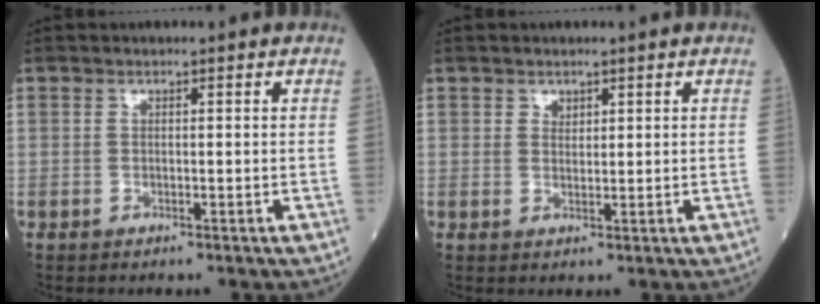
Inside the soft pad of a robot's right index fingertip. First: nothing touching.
{"total": 1.3, "force": [0.9, 0.9, 0.4], "torque": [-0.004, -0.002, 0.018]}